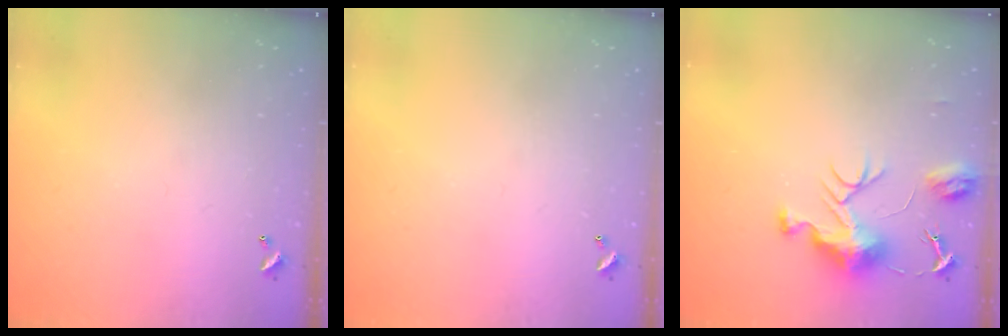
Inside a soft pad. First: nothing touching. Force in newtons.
{"total": 0.0}
{"total": 9.1, "press": 9.1, "slide": 0.7}